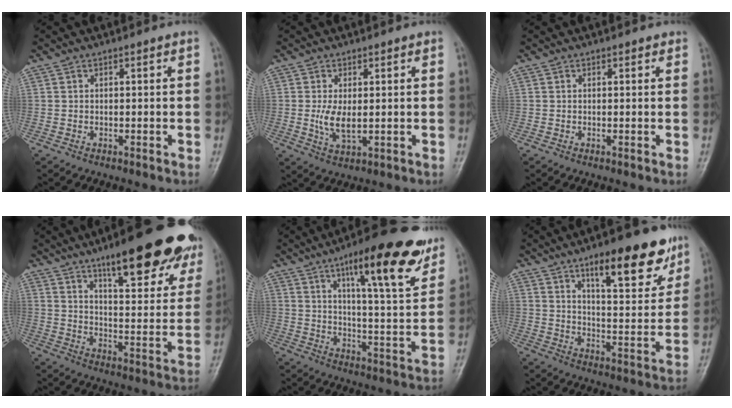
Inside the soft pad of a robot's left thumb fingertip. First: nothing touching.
{"total": 5.0, "force": [0.2, 2.5, 4.3], "torque": [-0.083, -0.013, 0.009]}
{"total": 0.8, "force": [0.5, 0.5, 0.3], "torque": [0.003, -0.002, 0.002]}
{"total": 25.0, "force": [16.4, 6.8, 17.7], "torque": [-0.199, -0.059, 0.227]}
{"total": 19.7, "force": [11.8, 4.7, 15.1], "torque": [-0.183, -0.054, 0.176]}
{"total": 17.4, "force": [10.6, 5.6, 12.6], "torque": [-0.139, -0.054, 0.160]}